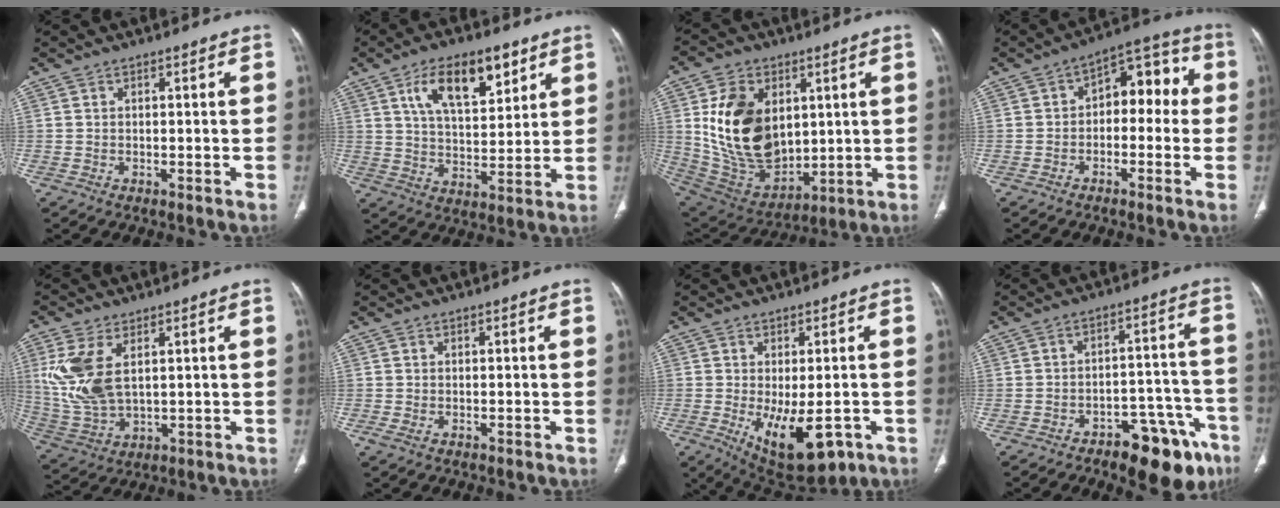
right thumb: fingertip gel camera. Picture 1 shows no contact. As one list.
[{"total": 13.9, "force": [7.0, 6.4, 10.1], "torque": [-0.140, -0.025, 0.124]}, {"total": 20.6, "force": [3.9, 13.8, 14.8], "torque": [-0.240, -0.023, 0.099]}, {"total": 9.9, "force": [-0.1, 6.3, 7.6], "torque": [-0.059, 0.048, -0.014]}, {"total": 11.7, "force": [3.6, 6.2, 9.3], "torque": [-0.208, -0.010, 0.088]}, {"total": 0.8, "force": [-0.3, 0.4, 0.6], "torque": [-0.015, 0.000, -0.002]}, {"total": 13.0, "force": [-4.5, 6.0, 10.6], "torque": [-0.150, -0.014, -0.046]}, {"total": 15.2, "force": [-9.8, 6.3, 9.7], "torque": [-0.072, 0.076, -0.132]}]